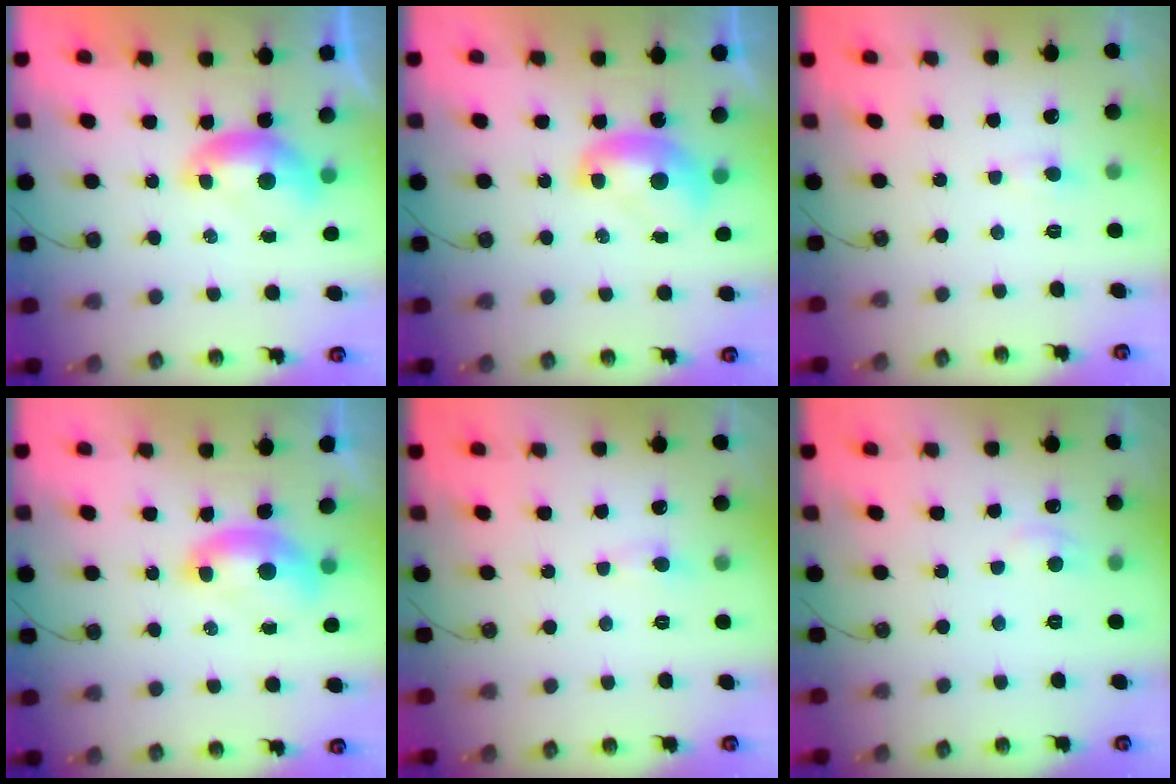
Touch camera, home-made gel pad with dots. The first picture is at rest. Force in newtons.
{"total": 1.9, "press": 1.9, "slide": 0.2}
{"total": 0.8, "press": 0.6, "slide": 0.5}
{"total": 2.0, "press": 1.9, "slide": 0.6}
{"total": 1.8, "press": 1.7, "slide": 0.7}
{"total": 1.3, "press": 1.2, "slide": 0.5}